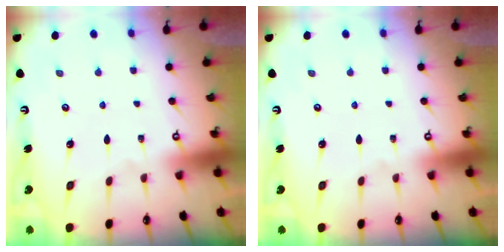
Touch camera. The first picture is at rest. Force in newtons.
{"total": 0.0}